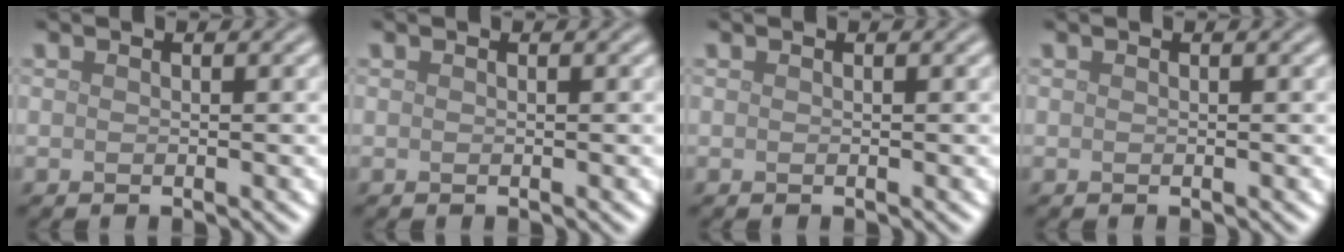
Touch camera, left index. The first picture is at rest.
{"total": 0.0}
{"total": 0.0}
{"total": 0.0}